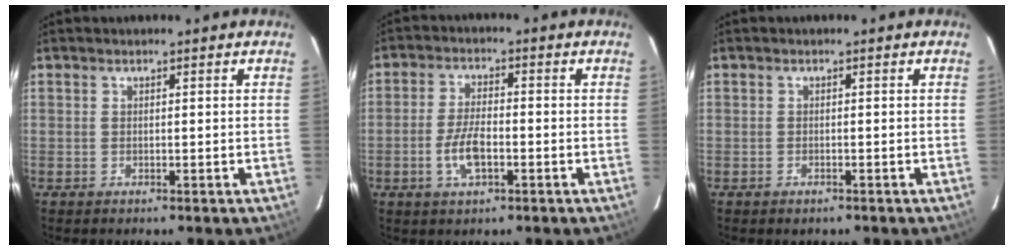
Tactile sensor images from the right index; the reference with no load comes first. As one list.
[{"total": 6.6, "force": [-2.3, 2.7, 5.5], "torque": [-0.116, 0.000, -0.043]}, {"total": 1.1, "force": [-0.8, 0.7, 0.4], "torque": [-0.007, -0.001, -0.012]}]